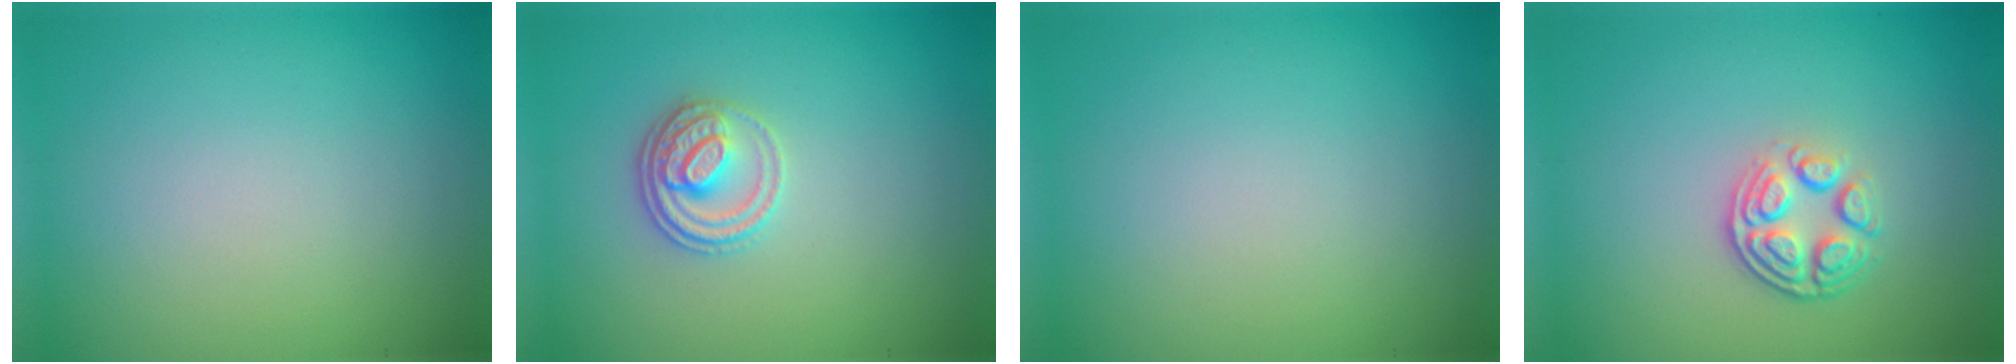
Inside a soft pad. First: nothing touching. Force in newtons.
{"total": 2.7, "press": 2.5, "slide": 1.0}
{"total": 0.0}
{"total": 3.8, "press": 2.7, "slide": 2.7}